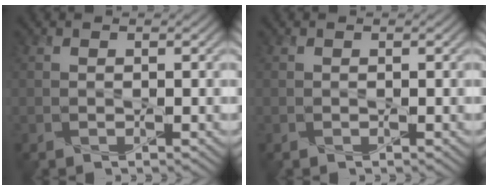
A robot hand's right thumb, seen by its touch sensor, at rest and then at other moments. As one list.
[{"total": 0.0}]